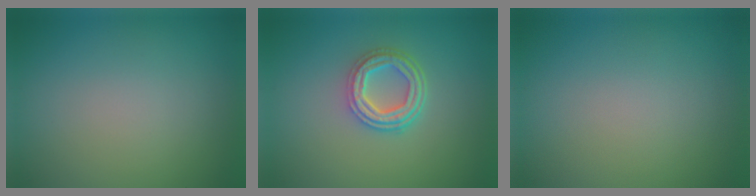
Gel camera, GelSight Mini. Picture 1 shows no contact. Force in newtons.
{"total": 4.3, "press": 3.3, "slide": 2.7}
{"total": 0.0}